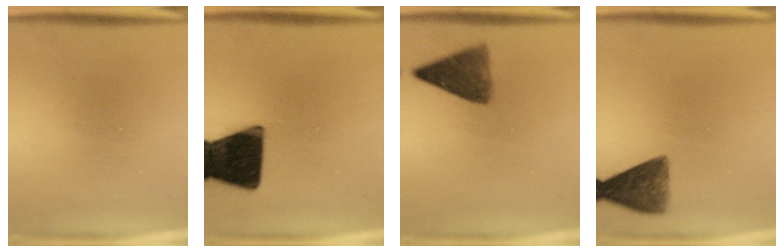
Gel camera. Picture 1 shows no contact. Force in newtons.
{"total": 19.6}
{"total": 7.7}
{"total": 7.3}